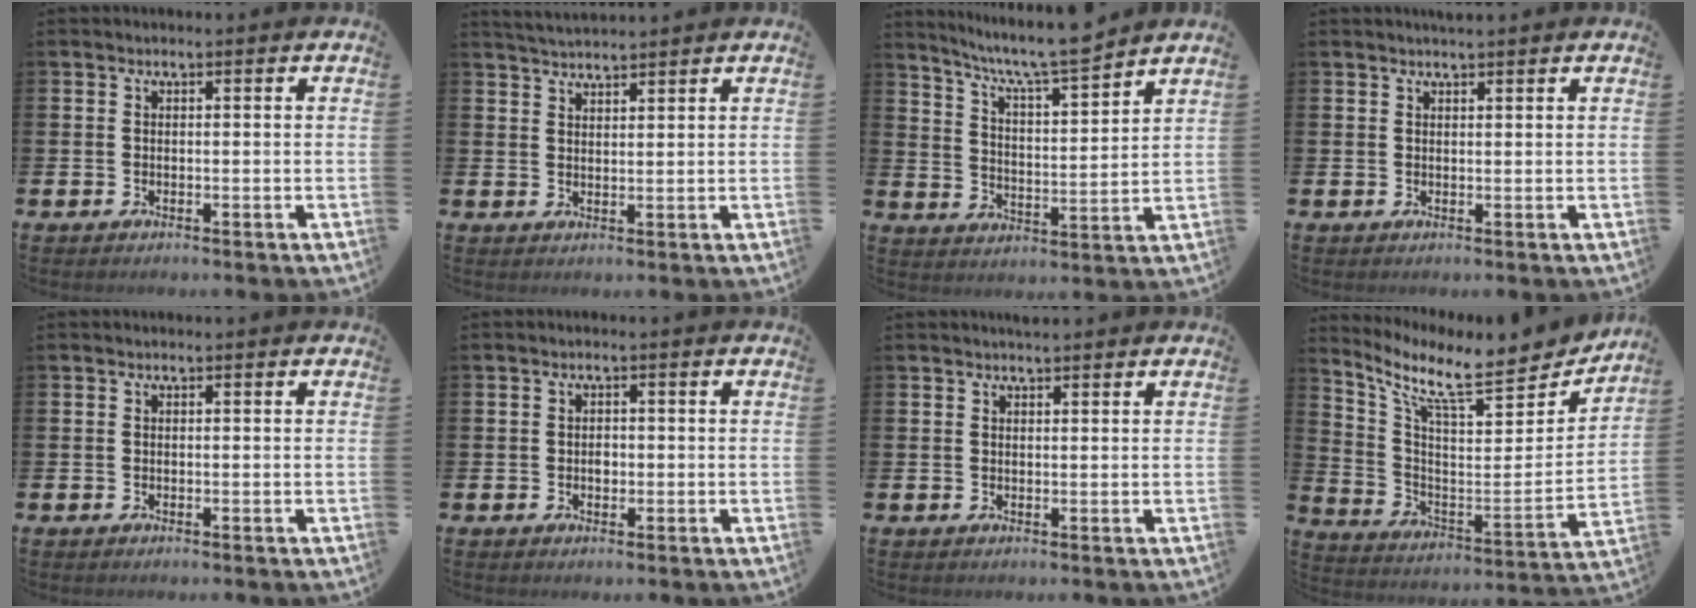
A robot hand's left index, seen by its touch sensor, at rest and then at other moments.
{"total": 3.1, "force": [3.1, 0.1, 0.1], "torque": [-0.007, -0.015, 0.056]}
{"total": 8.3, "force": [7.7, 0.4, 2.9], "torque": [-0.078, -0.057, 0.132]}
{"total": 1.4, "force": [1.3, 0.1, 0.3], "torque": [0.004, -0.003, 0.022]}
{"total": 0.0}
{"total": 1.3, "force": [-0.2, 1.0, 0.8], "torque": [-0.003, 0.002, -0.007]}
{"total": 1.4, "force": [1.4, 0.2, 0.2], "torque": [0.006, -0.004, 0.023]}
{"total": 11.2, "force": [9.2, 2.8, 5.6], "torque": [-0.131, -0.074, 0.149]}